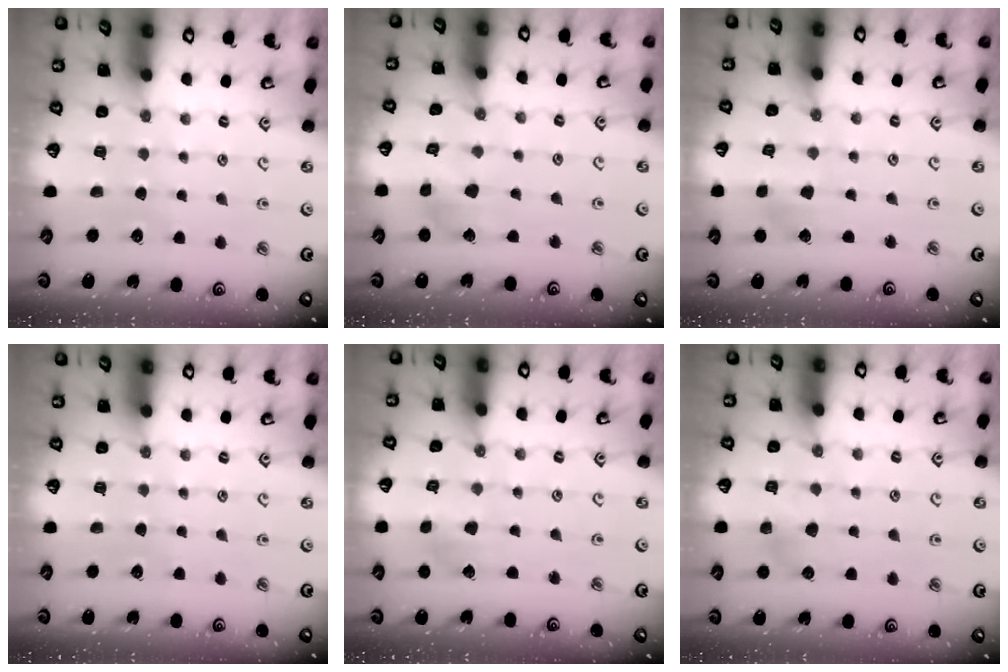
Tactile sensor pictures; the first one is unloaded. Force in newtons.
{"total": 7.3, "press": 7.2, "slide": 0.8}
{"total": 3.0, "press": 3.0, "slide": 0.4}
{"total": 0.0}
{"total": 2.6, "press": 2.6, "slide": 0.5}
{"total": 4.4, "press": 4.3, "slide": 0.9}